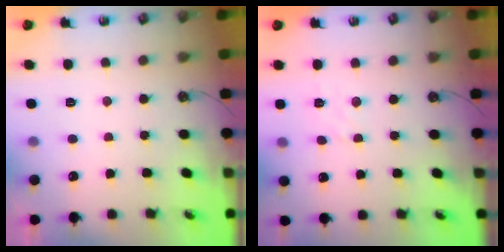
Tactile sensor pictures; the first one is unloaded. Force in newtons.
{"total": 5.1, "press": 5.0, "slide": 0.6}